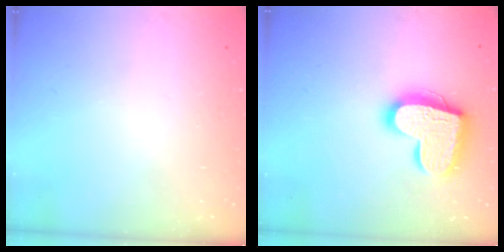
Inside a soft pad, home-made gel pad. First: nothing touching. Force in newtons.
{"total": 17.4, "press": 17.3, "slide": 1.4}